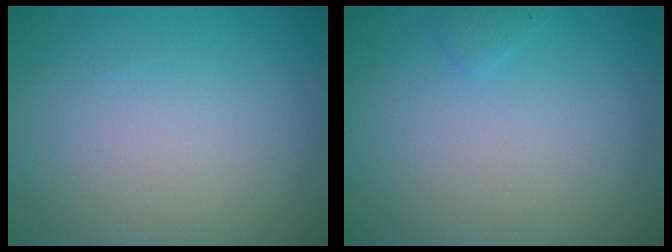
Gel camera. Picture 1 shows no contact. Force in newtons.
{"total": 0.6, "press": 0.6, "slide": 0.1}